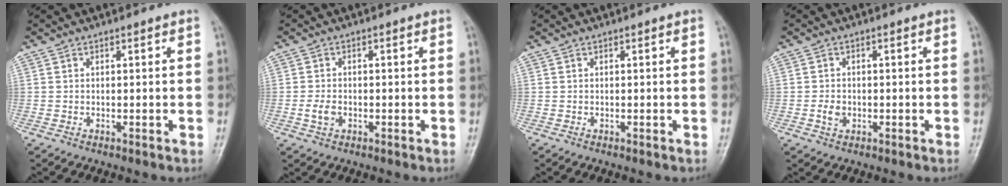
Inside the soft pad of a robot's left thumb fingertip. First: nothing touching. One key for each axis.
{"total": 2.7, "fx": -0.8, "fy": 1.9, "fz": 1.7, "tx": -0.032, "ty": 0.002, "tz": -0.017}
{"total": 0.0}
{"total": 2.4, "fx": -0.6, "fy": 1.9, "fz": 1.3, "tx": -0.021, "ty": 0.002, "tz": -0.012}